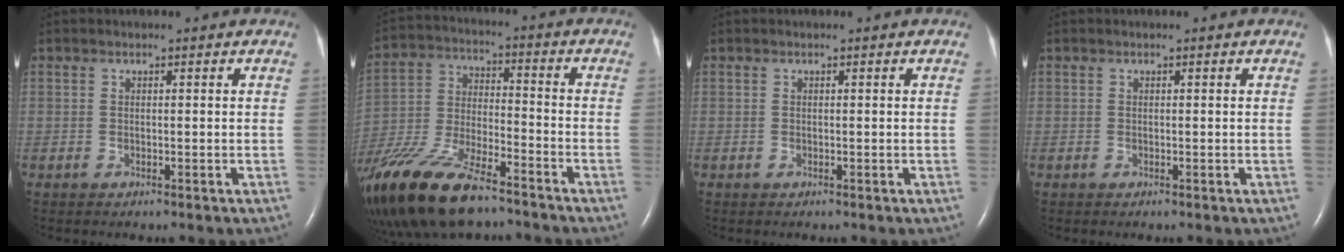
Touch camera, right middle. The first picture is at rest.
{"total": 21.8, "force": [-16.0, 5.8, 13.6], "torque": [-0.321, -0.046, -0.292]}
{"total": 0.0}
{"total": 0.0}